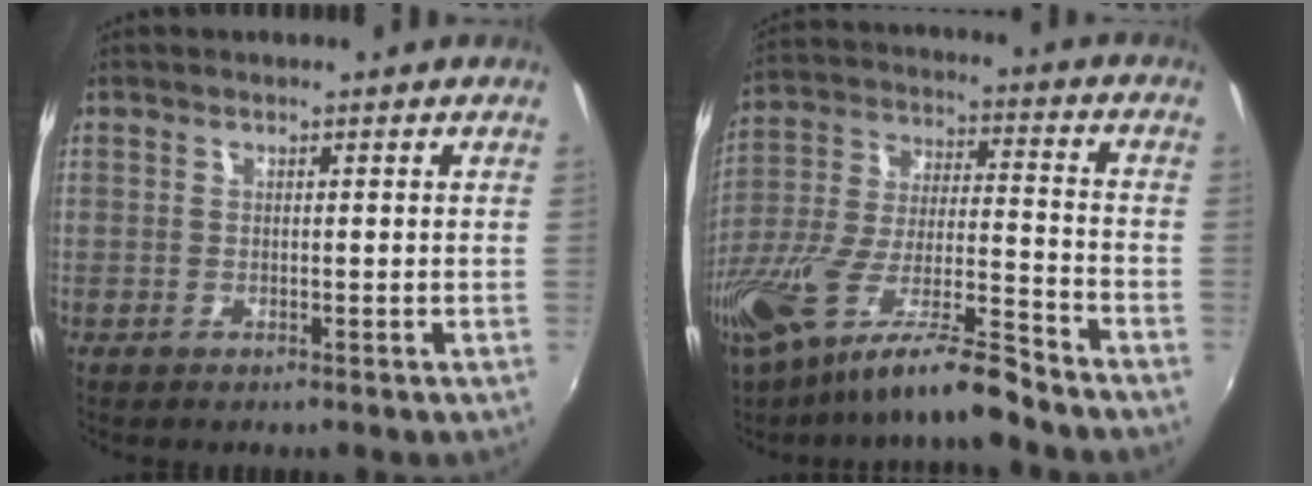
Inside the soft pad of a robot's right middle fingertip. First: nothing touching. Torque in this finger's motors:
{"motor_torque": [1.08, -1.06, 0.53, 0.21]}